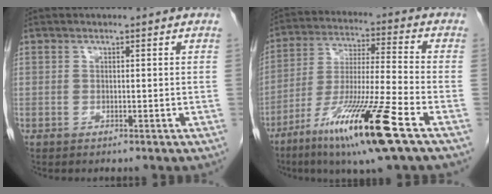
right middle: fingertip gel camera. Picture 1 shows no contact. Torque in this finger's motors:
{"motor_torque": [1.51, -0.63, 0.77, 0.21]}